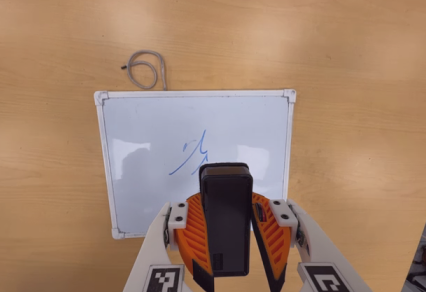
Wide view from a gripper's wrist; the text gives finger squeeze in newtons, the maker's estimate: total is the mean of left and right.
{"total": 11.4, "left": 10.2, "right": 12.7}